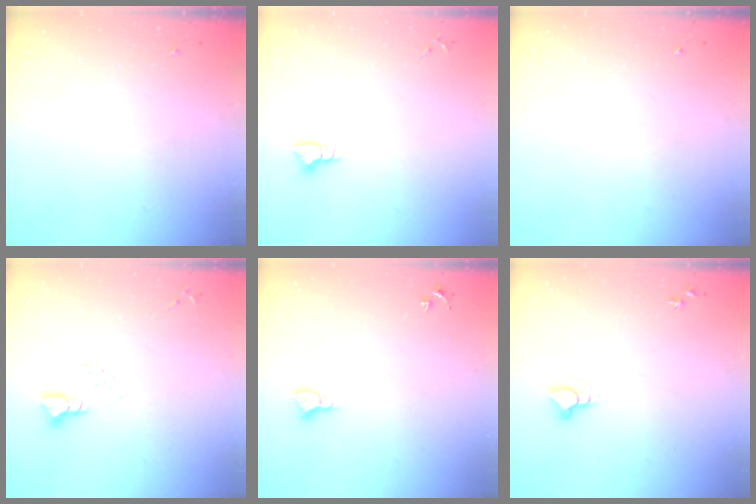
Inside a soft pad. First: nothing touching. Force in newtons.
{"total": 2.9, "press": 2.9, "slide": 0.3}
{"total": 0.0}
{"total": 3.6, "press": 3.5, "slide": 0.3}
{"total": 2.3, "press": 2.3, "slide": 0.3}
{"total": 3.9, "press": 3.9, "slide": 0.2}